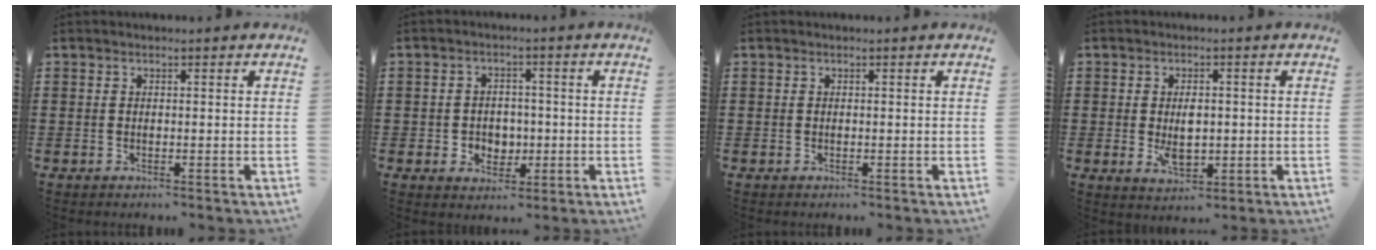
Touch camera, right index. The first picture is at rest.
{"total": 3.2, "force": [-0.6, 2.9, 1.1], "torque": [-0.024, 0.002, -0.016]}
{"total": 0.0}
{"total": 4.4, "force": [-0.2, 2.3, 3.7], "torque": [-0.078, 0.002, -0.005]}